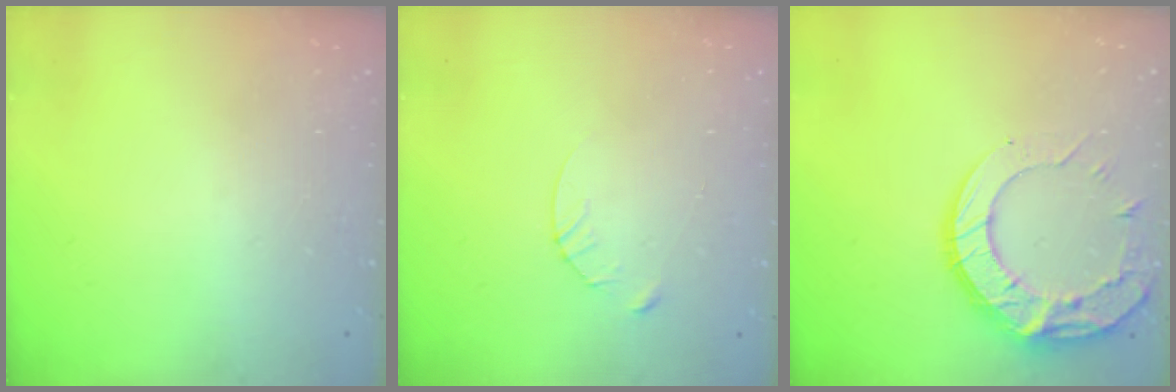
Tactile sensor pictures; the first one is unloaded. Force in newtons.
{"total": 3.8, "press": 3.8, "slide": 0.3}
{"total": 15.1, "press": 15.0, "slide": 1.3}